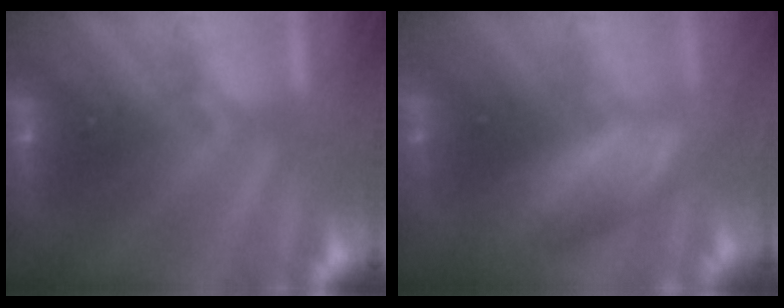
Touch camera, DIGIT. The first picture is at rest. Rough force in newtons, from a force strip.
{"total": 8.9}